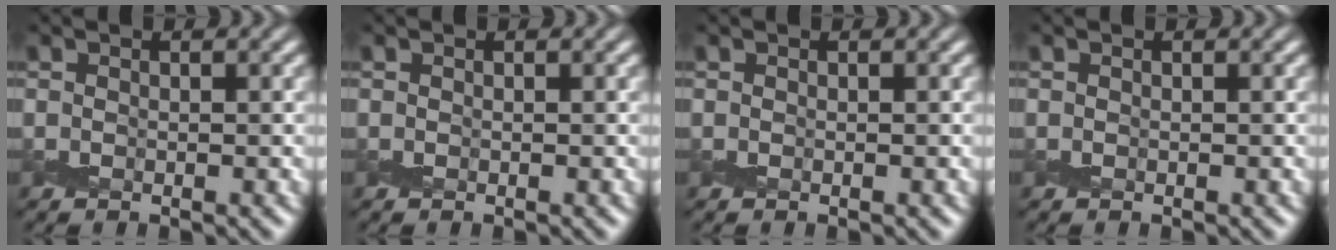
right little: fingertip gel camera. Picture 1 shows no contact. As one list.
[{"total": 0.0}, {"total": 0.0}, {"total": 0.0}]